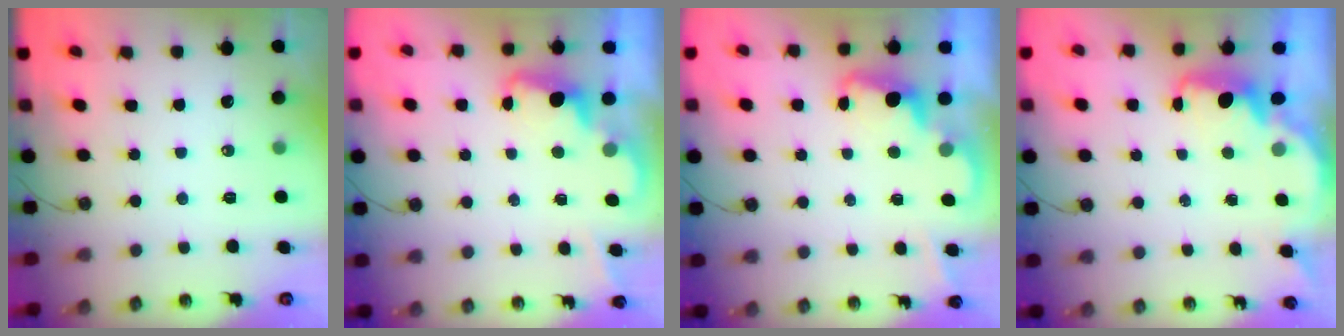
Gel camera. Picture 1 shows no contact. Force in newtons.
{"total": 2.3, "press": 2.3, "slide": 0.5}
{"total": 2.3, "press": 2.2, "slide": 0.6}
{"total": 2.4, "press": 2.3, "slide": 0.6}